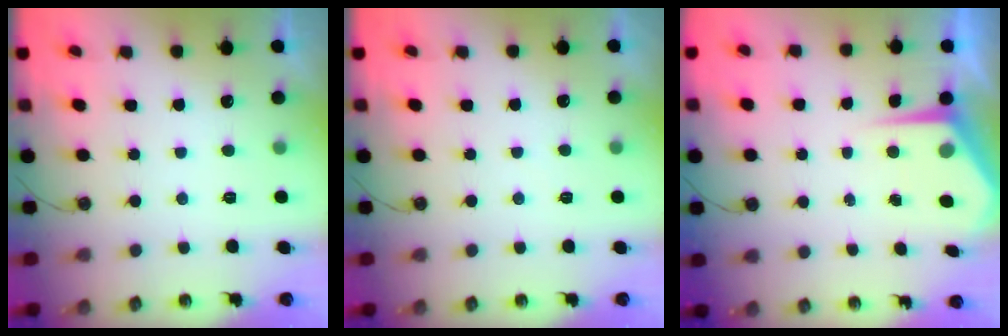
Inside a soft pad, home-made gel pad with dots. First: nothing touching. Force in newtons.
{"total": 2.5, "press": 2.5, "slide": 0.4}
{"total": 5.9, "press": 5.8, "slide": 0.5}